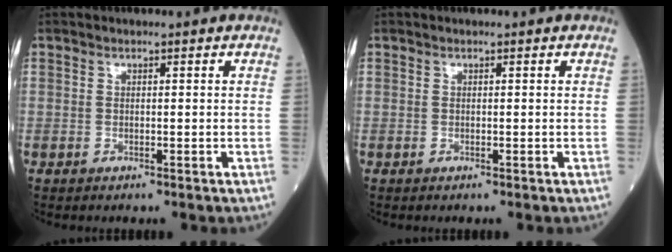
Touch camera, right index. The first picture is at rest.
{"total": 0.0}